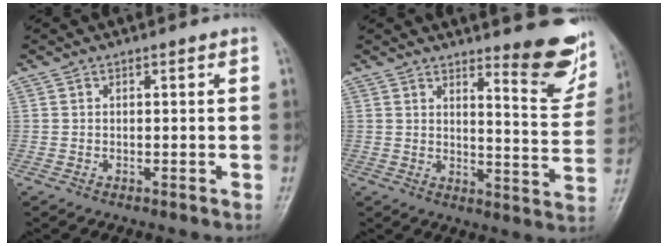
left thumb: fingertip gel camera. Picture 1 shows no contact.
{"total": 11.8, "force": [8.3, 2.8, 7.9], "torque": [-0.066, -0.069, 0.109]}